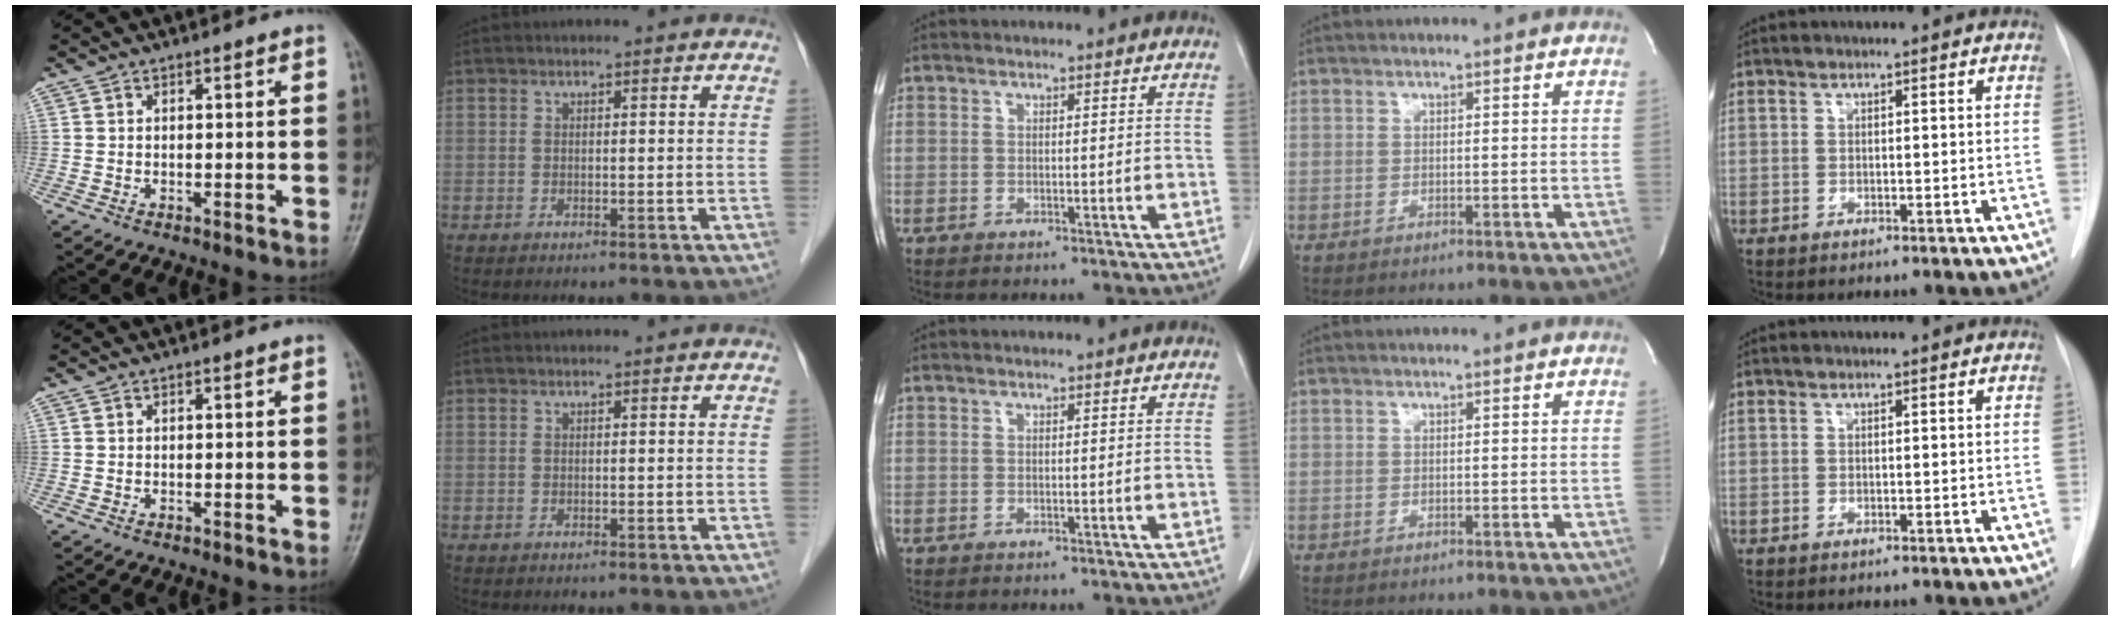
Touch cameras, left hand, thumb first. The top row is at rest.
{}